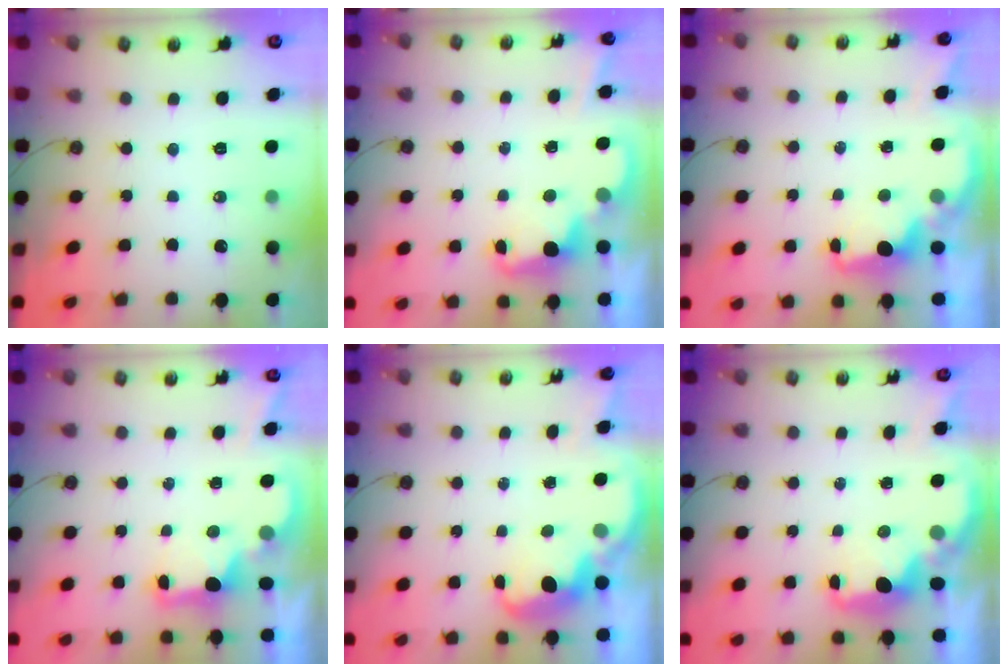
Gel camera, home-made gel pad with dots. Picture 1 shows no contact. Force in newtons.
{"total": 2.4, "press": 2.3, "slide": 0.5}
{"total": 2.0, "press": 1.9, "slide": 0.8}
{"total": 2.5, "press": 2.3, "slide": 0.8}
{"total": 4.2, "press": 4.1, "slide": 0.7}
{"total": 2.8, "press": 2.8, "slide": 0.4}